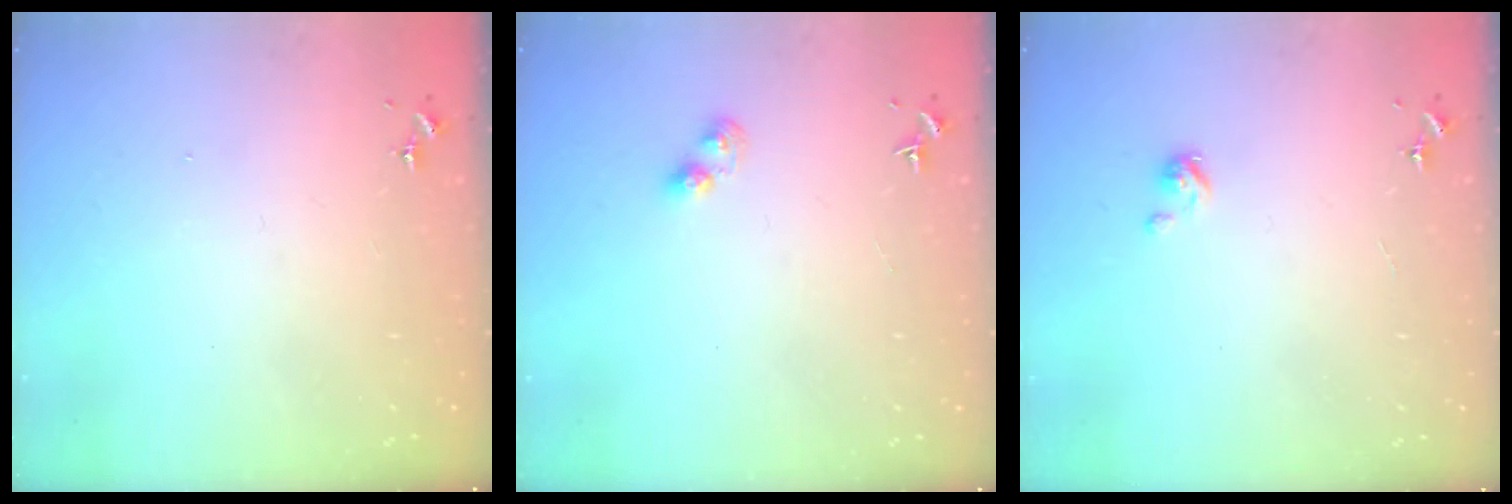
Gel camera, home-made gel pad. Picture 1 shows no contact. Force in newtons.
{"total": 3.3, "press": 3.3, "slide": 0.4}
{"total": 2.9, "press": 2.9, "slide": 0.2}